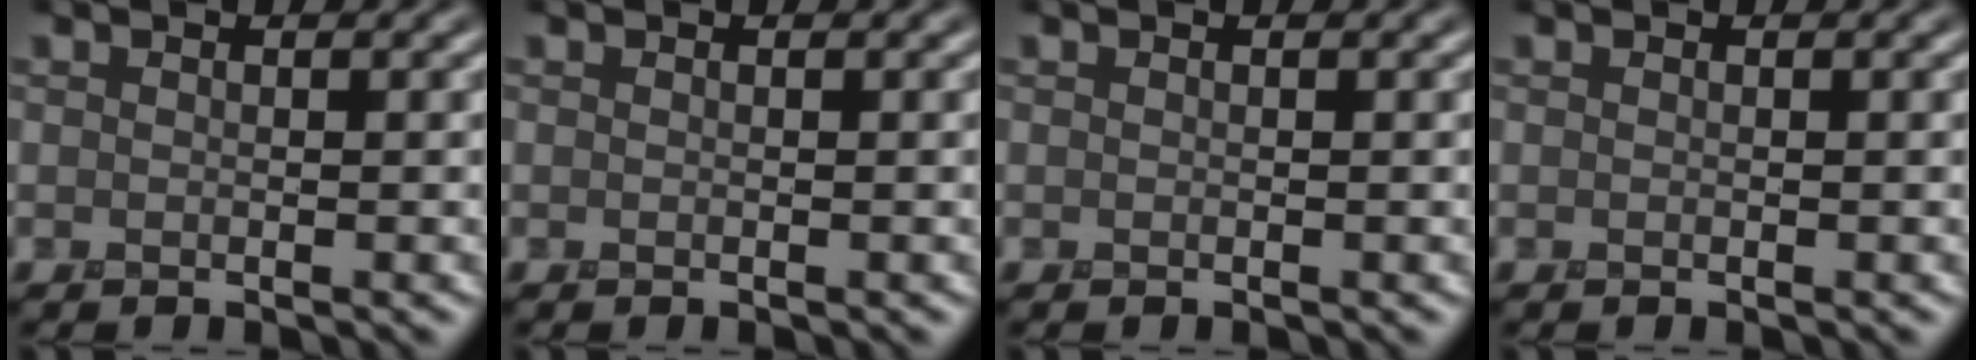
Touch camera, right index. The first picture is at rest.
{"total": 0.0}
{"total": 0.0}
{"total": 0.0}